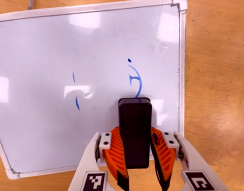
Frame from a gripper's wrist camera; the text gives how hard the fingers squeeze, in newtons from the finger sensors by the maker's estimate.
{"total": 8.5, "left": 7.2, "right": 9.8}